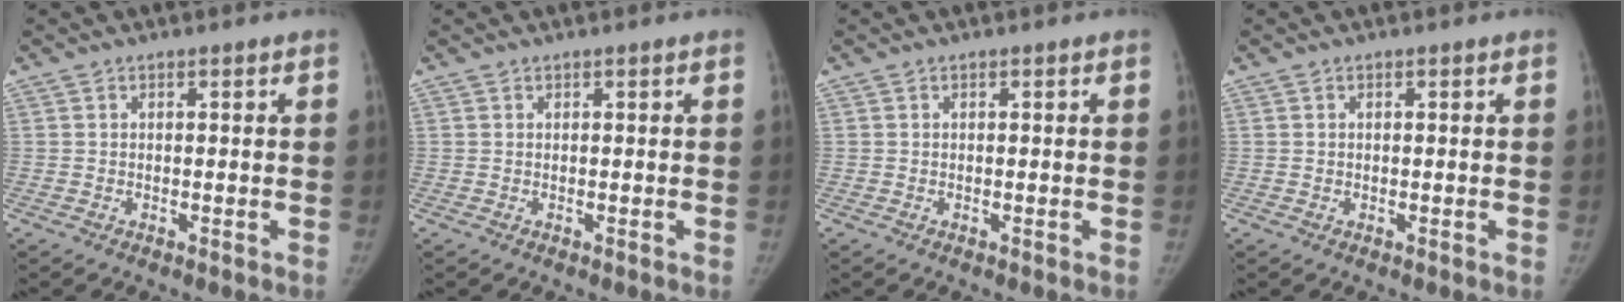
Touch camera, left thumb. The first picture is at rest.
{"total": 0.0}
{"total": 0.0}
{"total": 0.0}